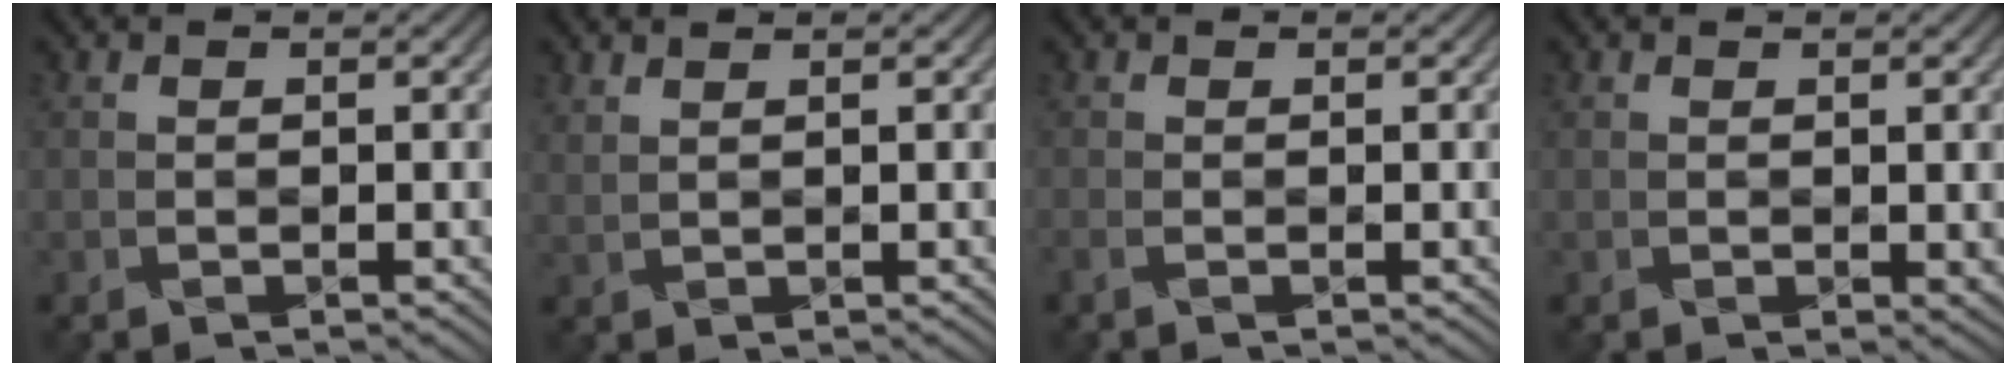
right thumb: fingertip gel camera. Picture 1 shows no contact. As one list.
[{"total": 1.7, "force": [1.4, 0.3, 0.8], "torque": [-0.010, -0.006, 0.020]}, {"total": 1.0, "force": [-0.4, 0.2, 0.9], "torque": [-0.023, -0.001, -0.010]}, {"total": 1.0, "force": [0.5, 0.3, 0.7], "torque": [-0.011, -0.002, 0.012]}]